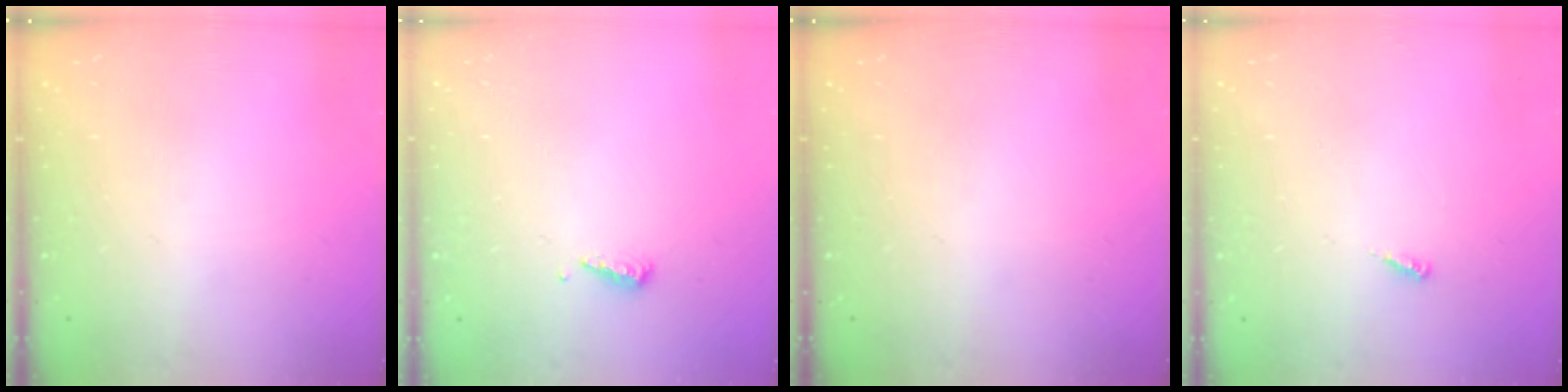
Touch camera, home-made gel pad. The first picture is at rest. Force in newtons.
{"total": 4.7, "press": 4.7, "slide": 0.5}
{"total": 0.0}
{"total": 2.1, "press": 2.1, "slide": 0.1}